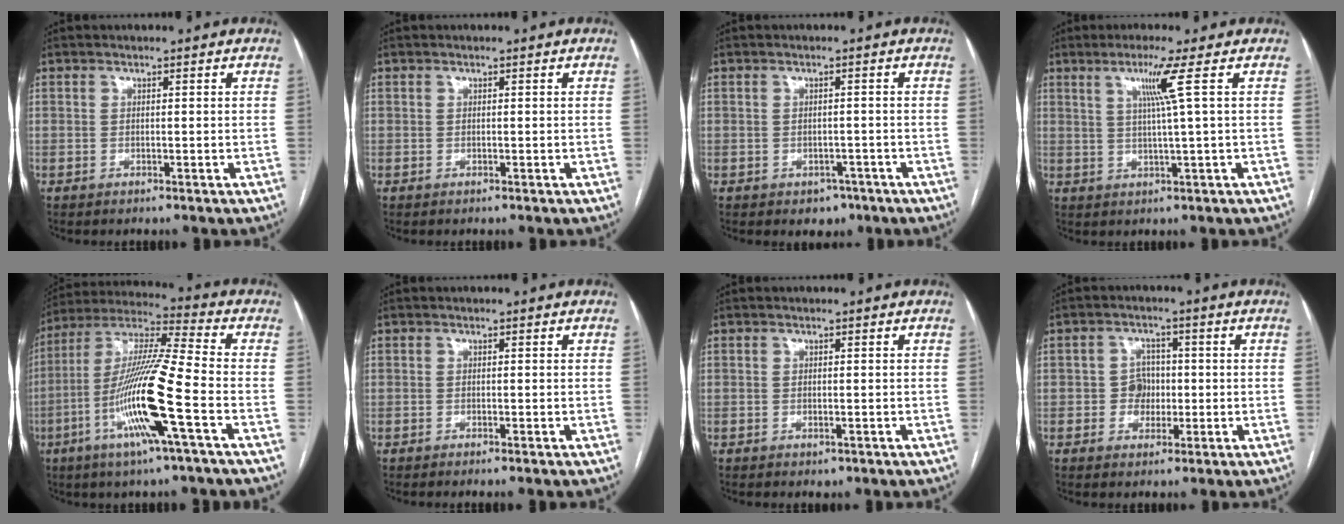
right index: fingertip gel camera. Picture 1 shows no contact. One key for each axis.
{"total": 0.0}
{"total": 2.9, "fx": -1.6, "fy": 2.2, "fz": 1.1, "tx": -0.006, "ty": 0.007, "tz": -0.013}
{"total": 5.2, "fx": 1.9, "fy": -1.7, "fz": 4.5, "tx": -0.089, "ty": -0.006, "tz": 0.038}
{"total": 16.8, "fx": -5.6, "fy": -0.2, "fz": 15.8, "tx": -0.316, "ty": -0.010, "tz": -0.113}
{"total": 0.6, "fx": -0.4, "fy": -0.1, "fz": 0.5, "tx": -0.012, "ty": 0.000, "tz": -0.007}
{"total": 0.9, "fx": -0.4, "fy": 0.5, "fz": 0.7, "tx": -0.011, "ty": -0.002, "tz": -0.001}
{"total": 3.9, "fx": -0.5, "fy": 3.5, "fz": 1.5, "tx": -0.019, "ty": 0.013, "tz": -0.006}